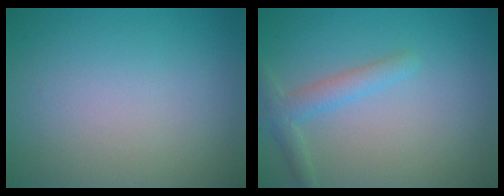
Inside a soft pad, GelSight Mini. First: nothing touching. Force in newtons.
{"total": 2.3, "press": 2.3, "slide": 0.1}